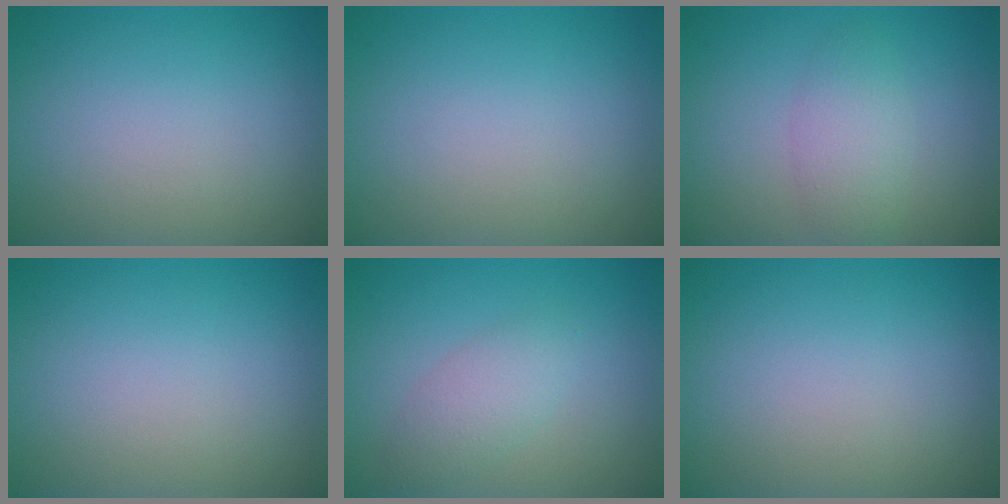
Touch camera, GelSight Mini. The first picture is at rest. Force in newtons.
{"total": 0.0}
{"total": 2.8, "press": 2.8, "slide": 0.1}
{"total": 0.0}
{"total": 2.4, "press": 2.4, "slide": 0.0}
{"total": 0.0}